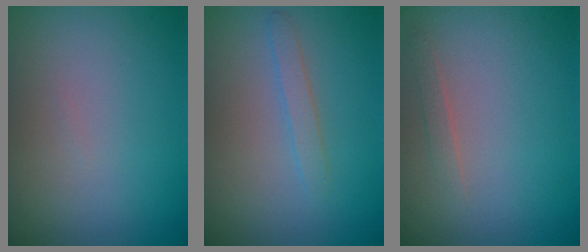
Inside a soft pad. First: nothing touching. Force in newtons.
{"total": 1.3, "press": 1.3, "slide": 0.1}
{"total": 0.8, "press": 0.8, "slide": 0.0}